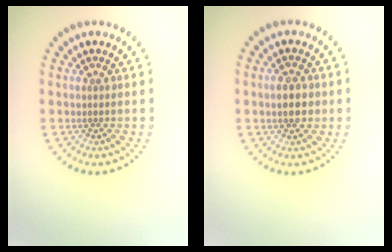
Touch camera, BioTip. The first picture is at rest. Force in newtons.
{"total": 2.7, "press": 2.7, "slide": 0.1}